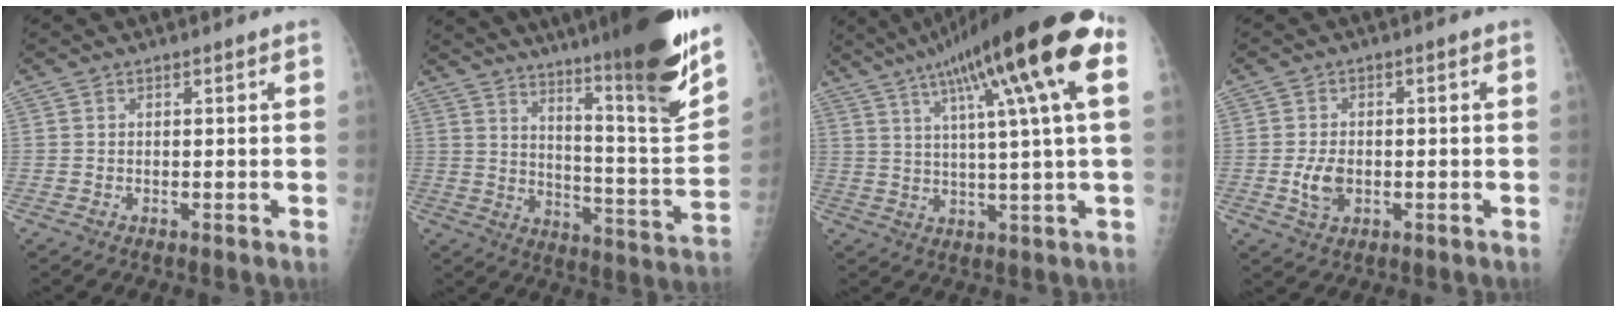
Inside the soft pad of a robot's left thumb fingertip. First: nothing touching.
{"total": 25.8, "force": [18.2, 2.4, 18.1], "torque": [-0.252, -0.106, 0.267]}
{"total": 21.8, "force": [8.8, 2.5, 19.8], "torque": [-0.315, 0.015, 0.131]}
{"total": 4.5, "force": [-0.9, 2.9, 3.3], "torque": [-0.061, 0.005, -0.013]}